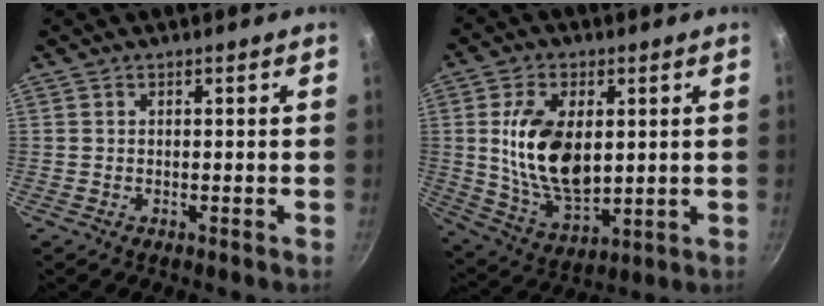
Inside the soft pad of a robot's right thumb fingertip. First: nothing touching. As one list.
[{"total": 15.7, "force": [2.2, 9.1, 12.6], "torque": [-0.217, -0.017, 0.050]}]